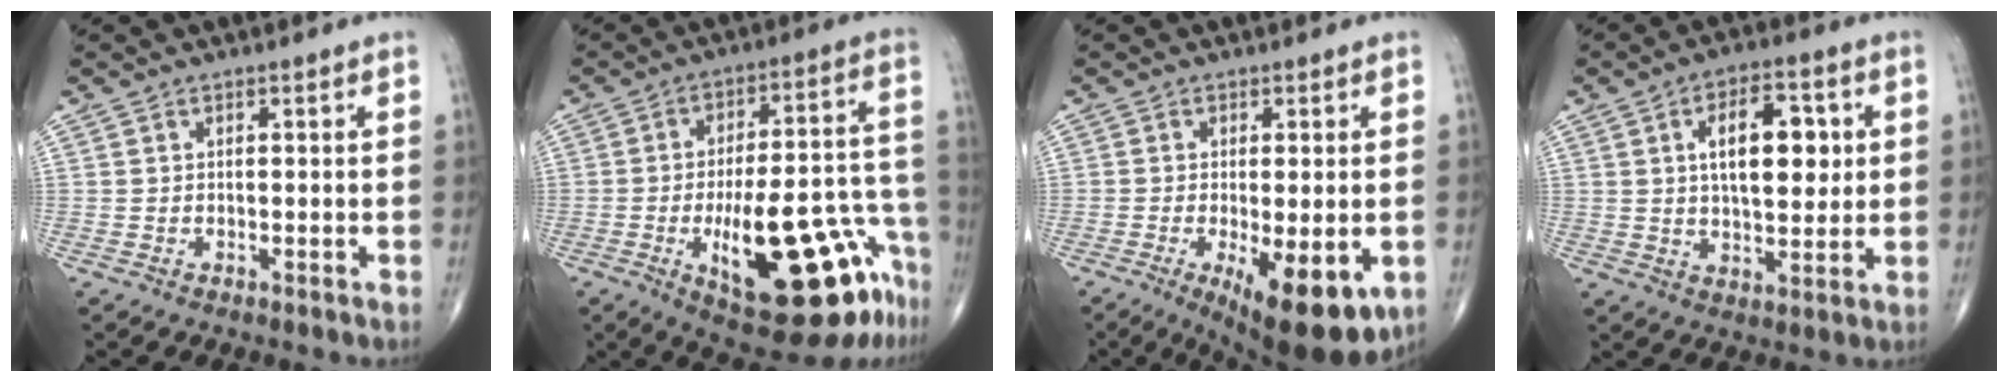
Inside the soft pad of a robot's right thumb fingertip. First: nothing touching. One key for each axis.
{"total": 24.6, "fx": -10.8, "fy": 8.2, "fz": 20.6, "tx": -0.231, "ty": 0.064, "tz": -0.140}
{"total": 13.8, "fx": -4.7, "fy": 4.8, "fz": 12.1, "tx": -0.158, "ty": -0.018, "tz": -0.058}
{"total": 12.5, "fx": 2.6, "fy": 6.2, "fz": 10.5, "tx": -0.140, "ty": -0.002, "tz": 0.041}